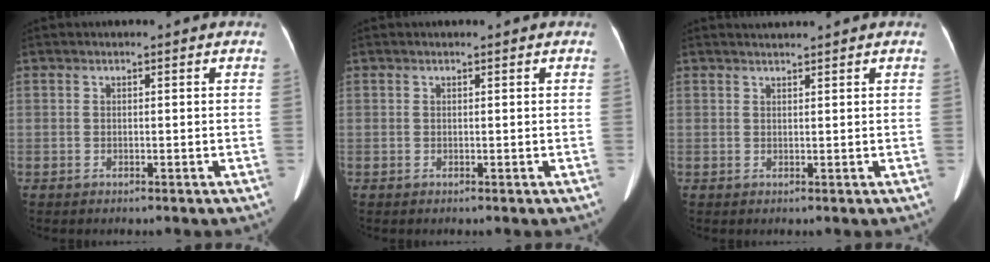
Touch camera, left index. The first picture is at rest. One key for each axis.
{"total": 1.1, "fx": 1.1, "fy": 0.0, "fz": 0.4, "tx": -0.007, "ty": 0.014, "tz": 0.016}
{"total": 1.8, "fx": 1.7, "fy": -0.4, "fz": 0.2, "tx": -0.003, "ty": 0.014, "tz": 0.035}